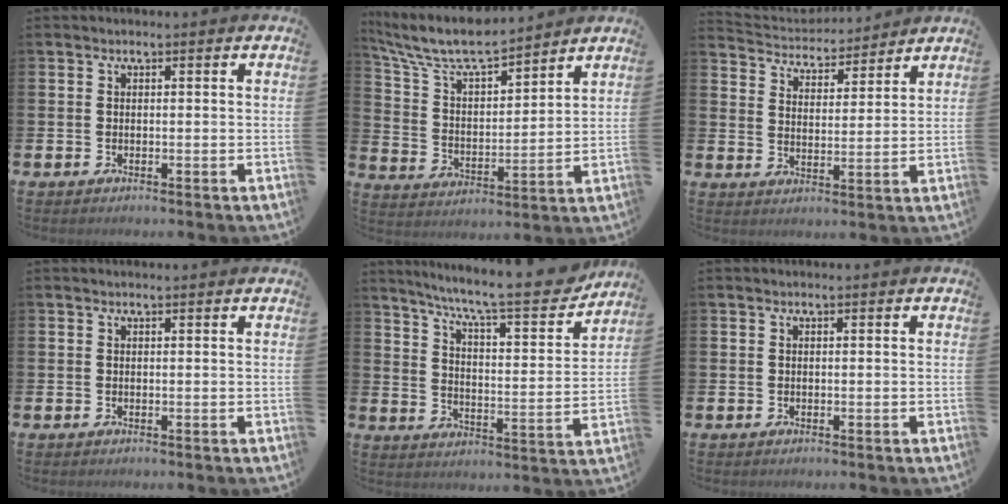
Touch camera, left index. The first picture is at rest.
{"total": 8.5, "force": [7.9, 1.6, 2.8], "torque": [-0.093, -0.045, 0.141]}
{"total": 4.7, "force": [4.5, 1.2, -0.2], "torque": [-0.023, -0.034, 0.077]}
{"total": 0.0}
{"total": 10.0, "force": [8.7, 1.3, 4.9], "torque": [-0.112, -0.056, 0.141]}
{"total": 0.0}